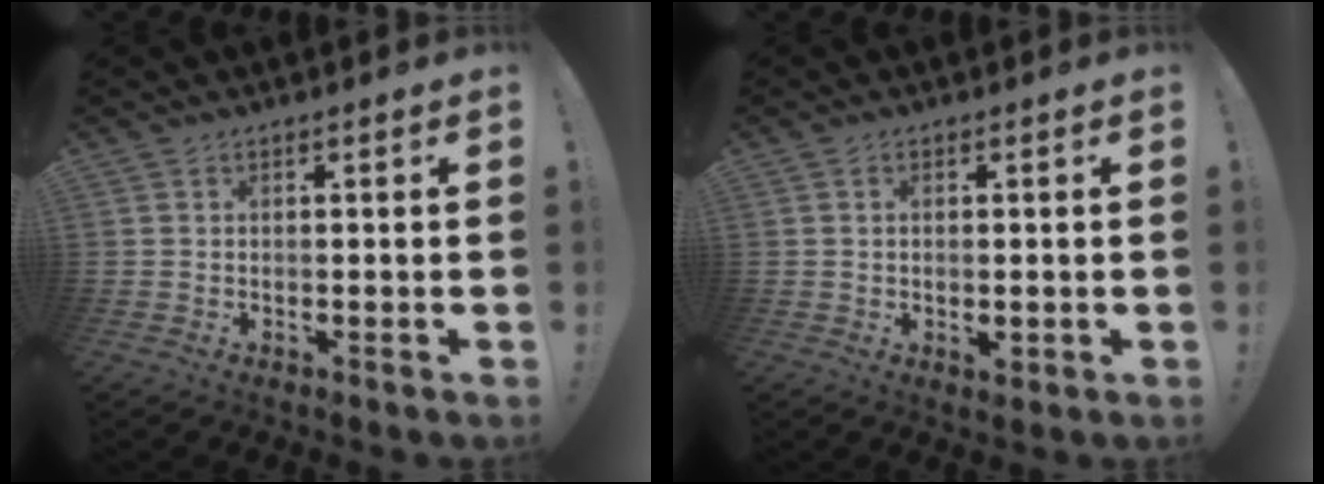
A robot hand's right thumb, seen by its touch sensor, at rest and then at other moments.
{"total": 1.8, "force": [-0.1, 0.8, 1.6], "torque": [-0.022, 0.001, -0.002]}